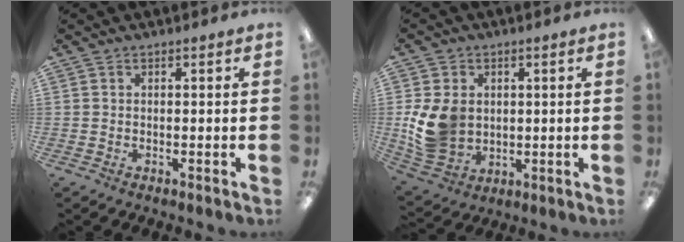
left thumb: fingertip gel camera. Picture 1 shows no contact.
{"total": 11.2, "force": [1.0, 9.2, 6.3], "torque": [-0.153, 0.006, 0.021]}